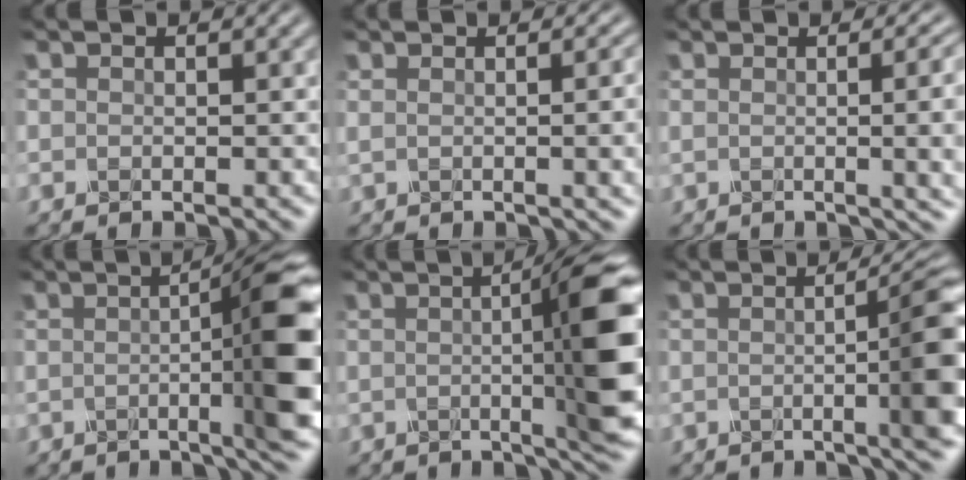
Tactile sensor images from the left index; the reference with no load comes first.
{"total": 7.5, "force": [0.5, 3.6, 6.5], "torque": [-0.025, 0.027, 0.001]}
{"total": 10.9, "force": [0.6, 5.4, 9.5], "torque": [-0.052, 0.020, 0.005]}
{"total": 11.6, "force": [-0.3, 2.5, 11.3], "torque": [-0.118, 0.007, -0.003]}
{"total": 11.7, "force": [0.3, 2.4, 11.4], "torque": [-0.123, 0.004, 0.007]}
{"total": 9.4, "force": [-0.4, 2.4, 9.0], "torque": [-0.085, 0.006, -0.005]}